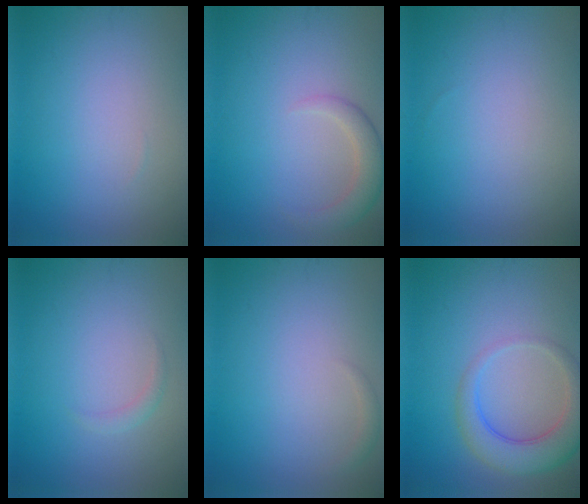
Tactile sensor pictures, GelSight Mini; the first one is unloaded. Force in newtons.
{"total": 2.8, "press": 2.7, "slide": 0.2}
{"total": 0.0}
{"total": 0.9, "press": 0.9, "slide": 0.1}
{"total": 0.7, "press": 0.7, "slide": 0.1}
{"total": 5.0, "press": 4.9, "slide": 0.5}